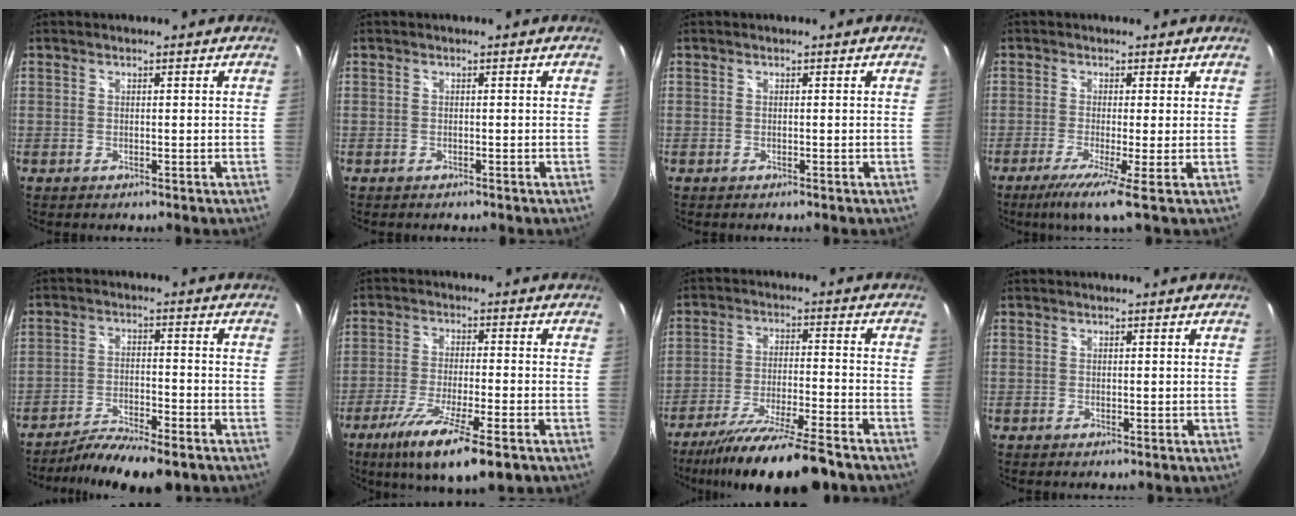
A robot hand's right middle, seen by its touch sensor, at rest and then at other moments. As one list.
[{"total": 0.7, "force": [-0.6, 0.3, 0.0], "torque": [-0.003, -0.001, -0.010]}, {"total": 0.0}, {"total": 5.2, "force": [-2.5, -1.0, 4.5], "torque": [-0.109, -0.017, -0.050]}, {"total": 10.8, "force": [-9.0, 2.1, 5.7], "torque": [-0.120, -0.023, -0.149]}, {"total": 13.2, "force": [-7.9, 2.0, 10.4], "torque": [-0.208, -0.046, -0.139]}, {"total": 16.1, "force": [-13.5, 0.8, 8.8], "torque": [-0.173, -0.031, -0.223]}, {"total": 0.0}]